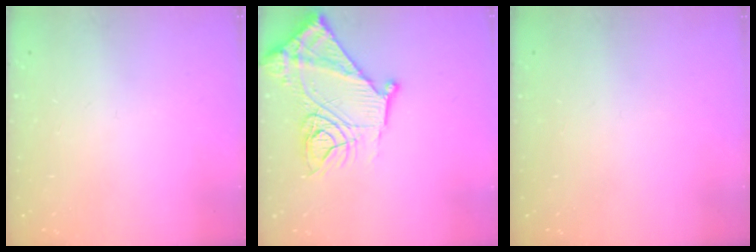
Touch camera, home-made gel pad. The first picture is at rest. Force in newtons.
{"total": 18.7, "press": 18.6, "slide": 1.7}
{"total": 0.0}